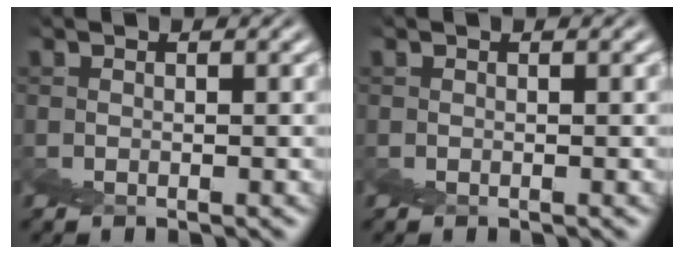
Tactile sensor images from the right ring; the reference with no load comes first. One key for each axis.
{"total": 0.0}